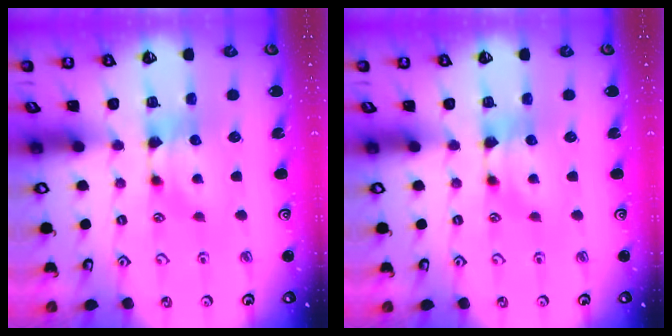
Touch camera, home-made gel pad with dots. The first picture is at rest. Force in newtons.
{"total": 0.0}